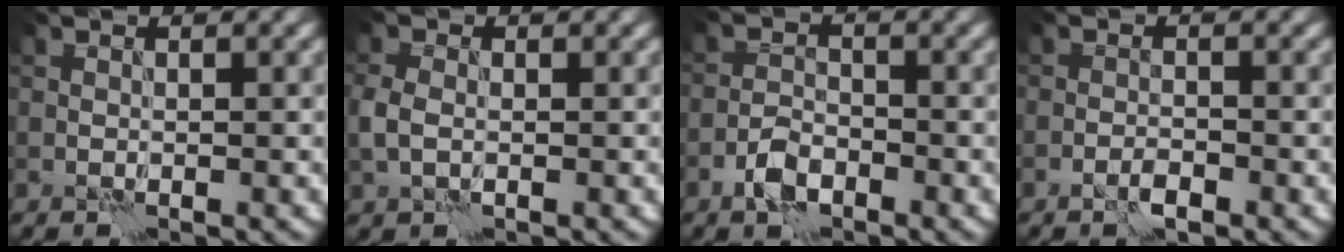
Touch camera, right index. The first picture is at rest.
{"total": 2.1, "force": [-0.3, 1.6, 1.4], "torque": [-0.038, 0.000, -0.009]}
{"total": 2.8, "force": [-1.8, 1.4, 1.6], "torque": [-0.028, 0.006, -0.039]}
{"total": 1.6, "force": [-1.1, 0.5, 1.1], "torque": [-0.018, 0.003, -0.022]}